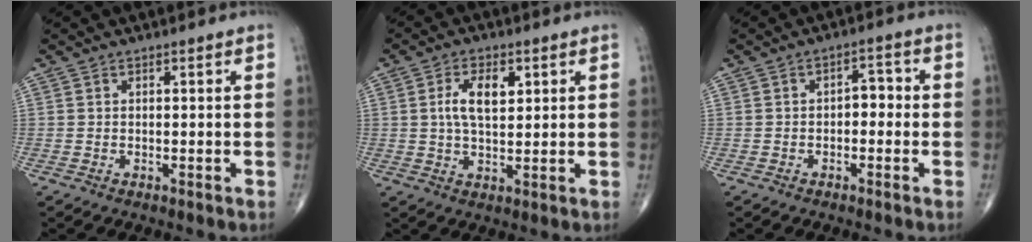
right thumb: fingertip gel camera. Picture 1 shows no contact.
{"total": 6.9, "force": [1.8, 3.5, 5.6], "torque": [-0.096, -0.004, 0.033]}
{"total": 3.6, "force": [-0.6, 2.2, 2.7], "torque": [-0.020, 0.017, -0.017]}